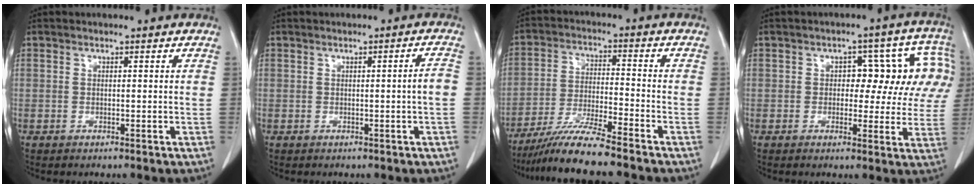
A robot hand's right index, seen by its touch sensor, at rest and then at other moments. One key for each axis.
{"total": 2.1, "fx": -0.4, "fy": -0.3, "fz": 2.0, "tx": -0.029, "ty": 0.000, "tz": -0.003}
{"total": 9.7, "fx": -8.2, "fy": -0.9, "fz": 5.0, "tx": -0.093, "ty": -0.023, "tz": -0.152}
{"total": 10.6, "fx": 1.7, "fy": 5.7, "fz": 8.8, "tx": -0.082, "ty": 0.042, "tz": 0.019}